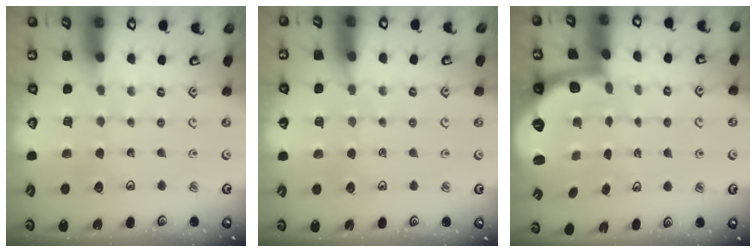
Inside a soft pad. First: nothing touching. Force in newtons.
{"total": 2.7, "press": 2.7, "slide": 0.4}
{"total": 1.8, "press": 1.8, "slide": 0.5}